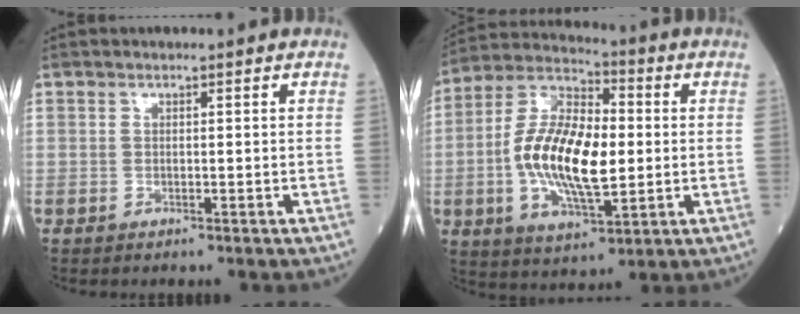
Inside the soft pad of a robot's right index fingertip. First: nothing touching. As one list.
[{"total": 16.3, "force": [-0.9, 6.3, 15.0], "torque": [-0.303, 0.009, -0.017]}]